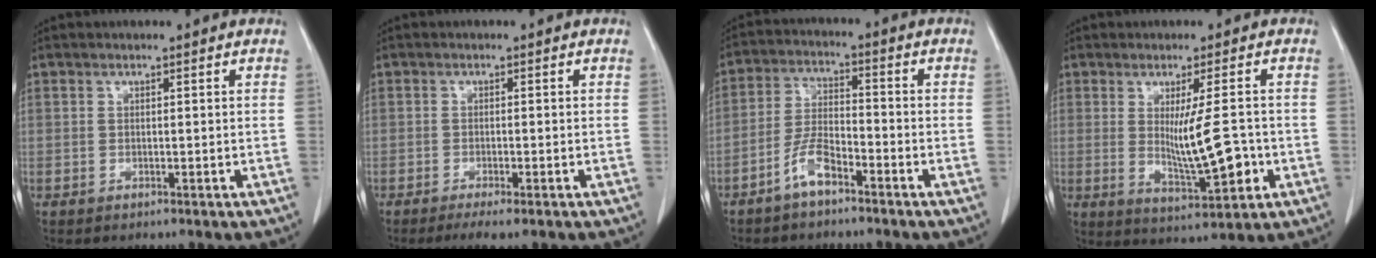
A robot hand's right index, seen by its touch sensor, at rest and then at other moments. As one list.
[{"total": 3.6, "force": [-2.5, 0.4, 2.5], "torque": [-0.038, -0.010, -0.037]}, {"total": 5.8, "force": [-4.0, 1.5, 3.9], "torque": [-0.089, 0.006, -0.080]}, {"total": 8.9, "force": [-0.9, 1.1, 8.8], "torque": [-0.144, -0.021, -0.006]}]